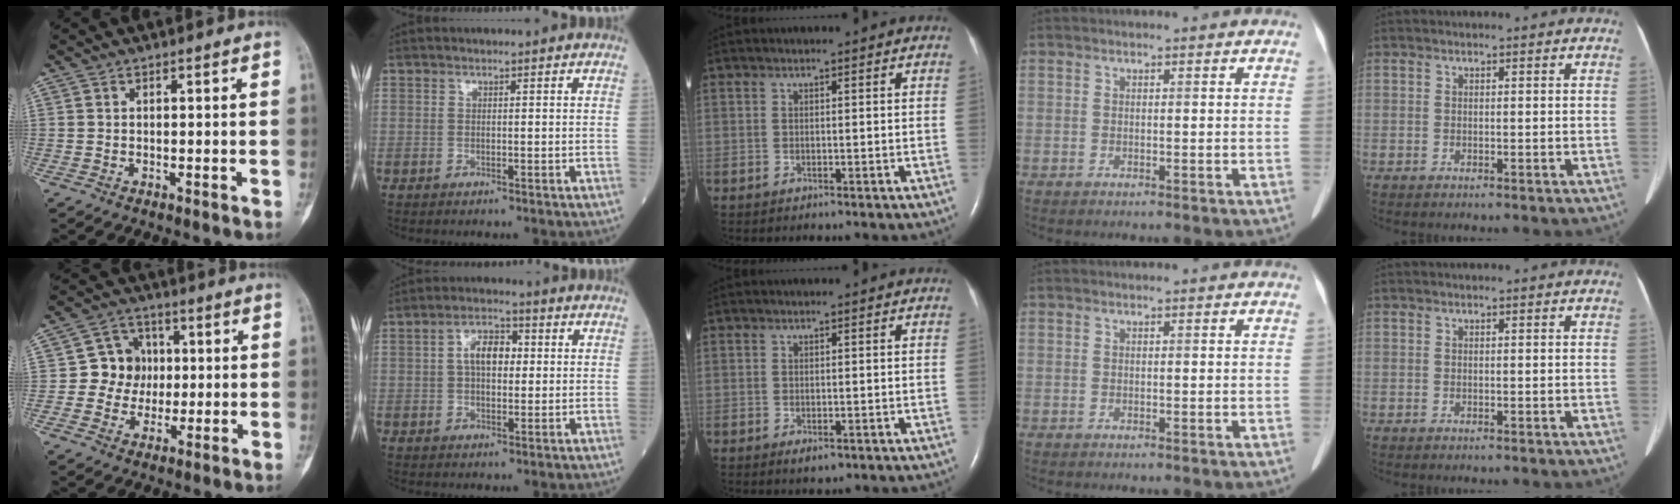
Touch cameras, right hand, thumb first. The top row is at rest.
{"thumb": {"total": 8.1, "force": [0.3, 7.6, 2.7], "torque": [0.005, 0.015, -0.003]}, "index": {"total": 5.8, "force": [0.8, 3.0, 4.8], "torque": [-0.090, 0.015, 0.011]}, "middle": {"total": 1.4, "force": [-0.7, 0.7, 1.0], "torque": [-0.015, -0.002, -0.004]}}